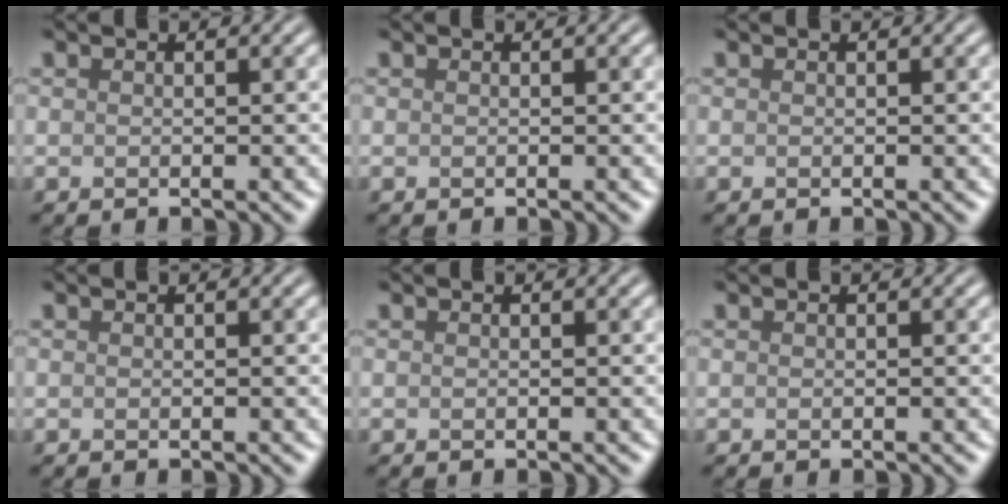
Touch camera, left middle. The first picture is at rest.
{"total": 0.0}
{"total": 0.0}
{"total": 0.0}
{"total": 0.0}
{"total": 0.0}